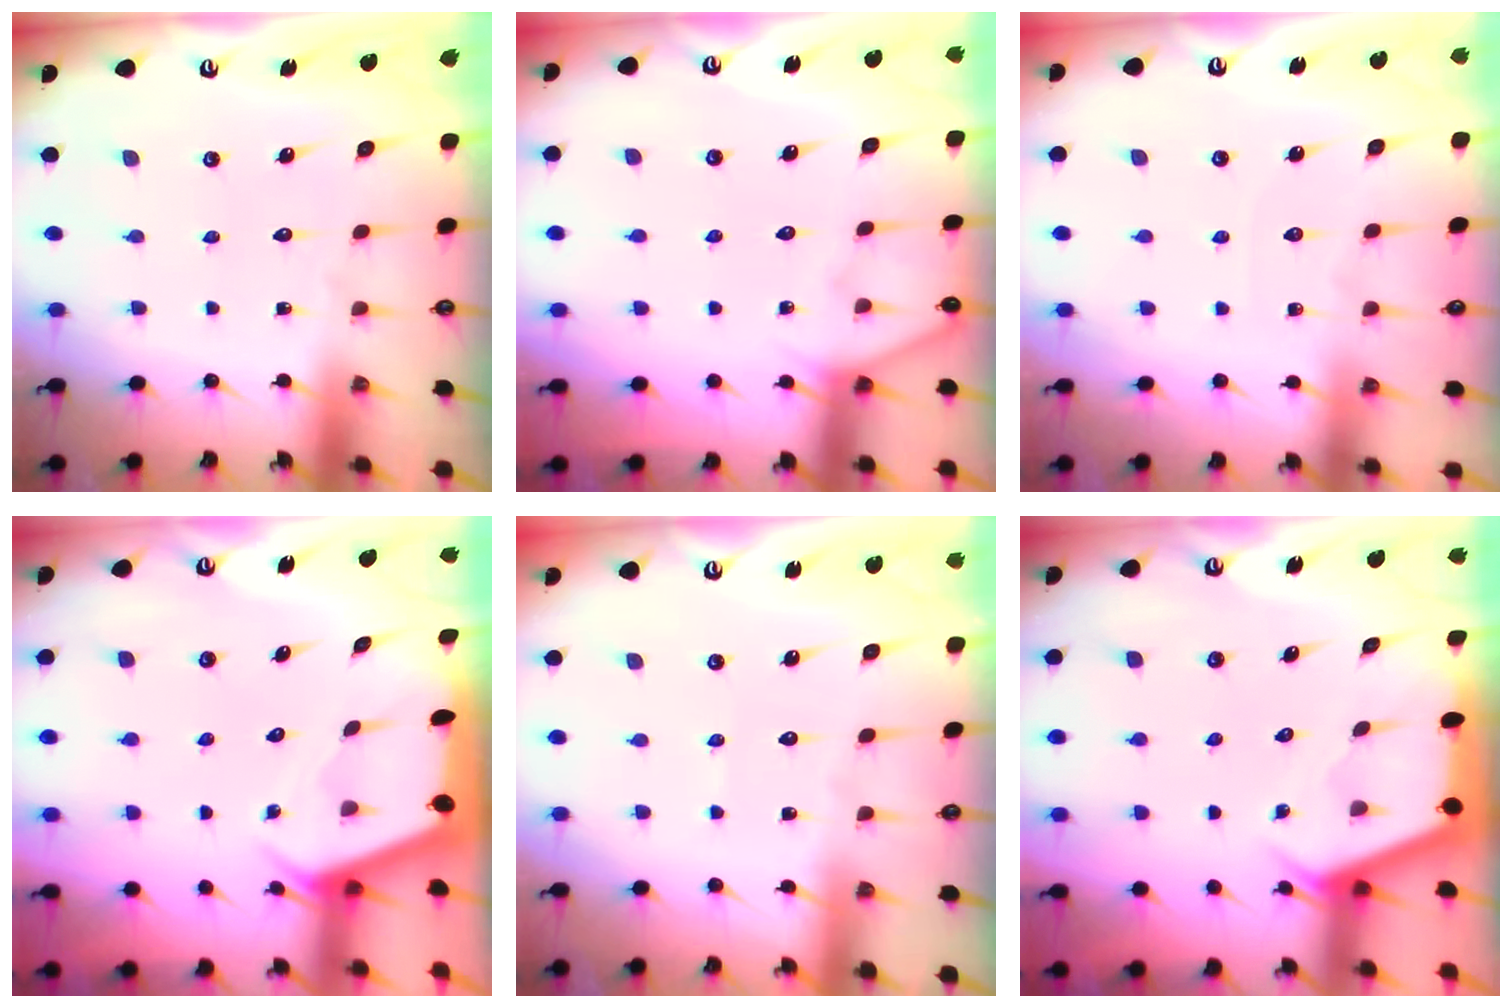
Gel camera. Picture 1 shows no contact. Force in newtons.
{"total": 4.6, "press": 4.6, "slide": 0.5}
{"total": 4.7, "press": 4.7, "slide": 0.6}
{"total": 2.5, "press": 2.5, "slide": 0.3}
{"total": 3.0, "press": 3.0, "slide": 0.2}
{"total": 2.8, "press": 2.8, "slide": 0.4}